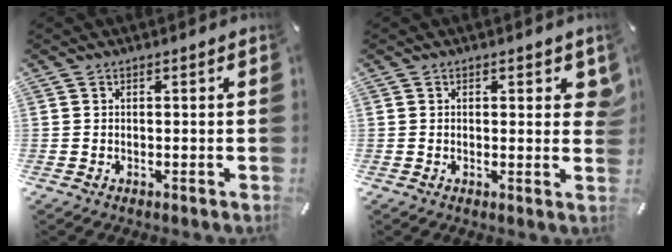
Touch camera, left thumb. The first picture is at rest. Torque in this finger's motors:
{"motor_torque": [0.24, -0.09, 0.04, 0.04, 0.01]}